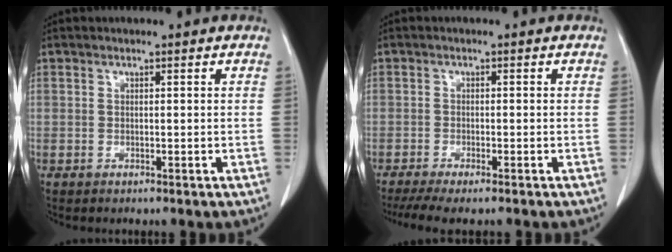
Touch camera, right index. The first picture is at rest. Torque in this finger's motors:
{"motor_torque": [0.32, -0.30, 0.12, 0.05]}